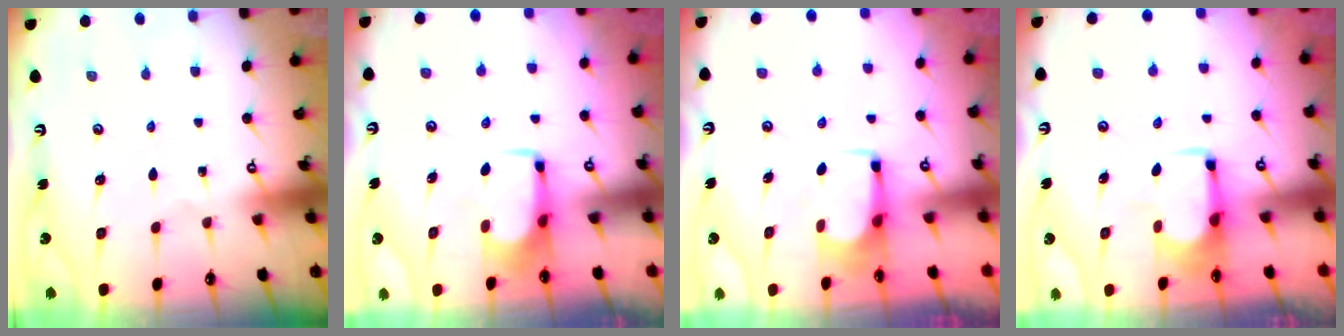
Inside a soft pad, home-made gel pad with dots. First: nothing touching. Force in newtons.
{"total": 1.3, "press": 1.2, "slide": 0.4}
{"total": 2.3, "press": 2.3, "slide": 0.4}
{"total": 1.6, "press": 1.5, "slide": 0.7}